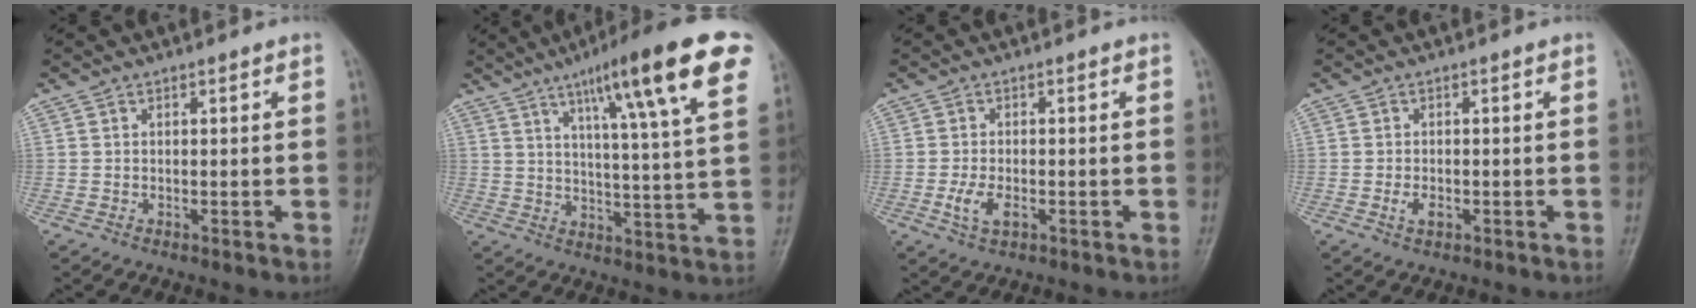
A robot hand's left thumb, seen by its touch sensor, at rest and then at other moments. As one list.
[{"total": 20.1, "force": [10.4, 2.7, 16.9], "torque": [-0.229, -0.020, 0.148]}, {"total": 3.9, "force": [-1.3, 2.0, 3.2], "torque": [-0.068, 0.003, -0.022]}, {"total": 2.2, "force": [-0.7, 1.2, 1.7], "torque": [-0.032, 0.004, -0.012]}]